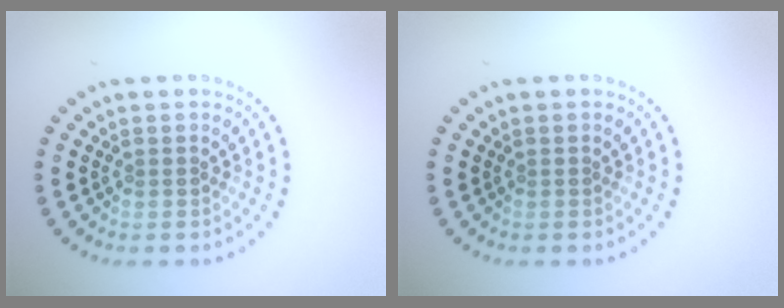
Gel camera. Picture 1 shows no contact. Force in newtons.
{"total": 0.0}